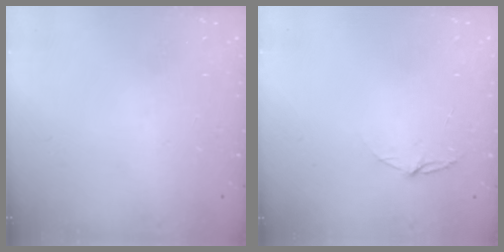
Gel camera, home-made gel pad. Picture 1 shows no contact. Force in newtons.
{"total": 4.8, "press": 4.8, "slide": 0.5}